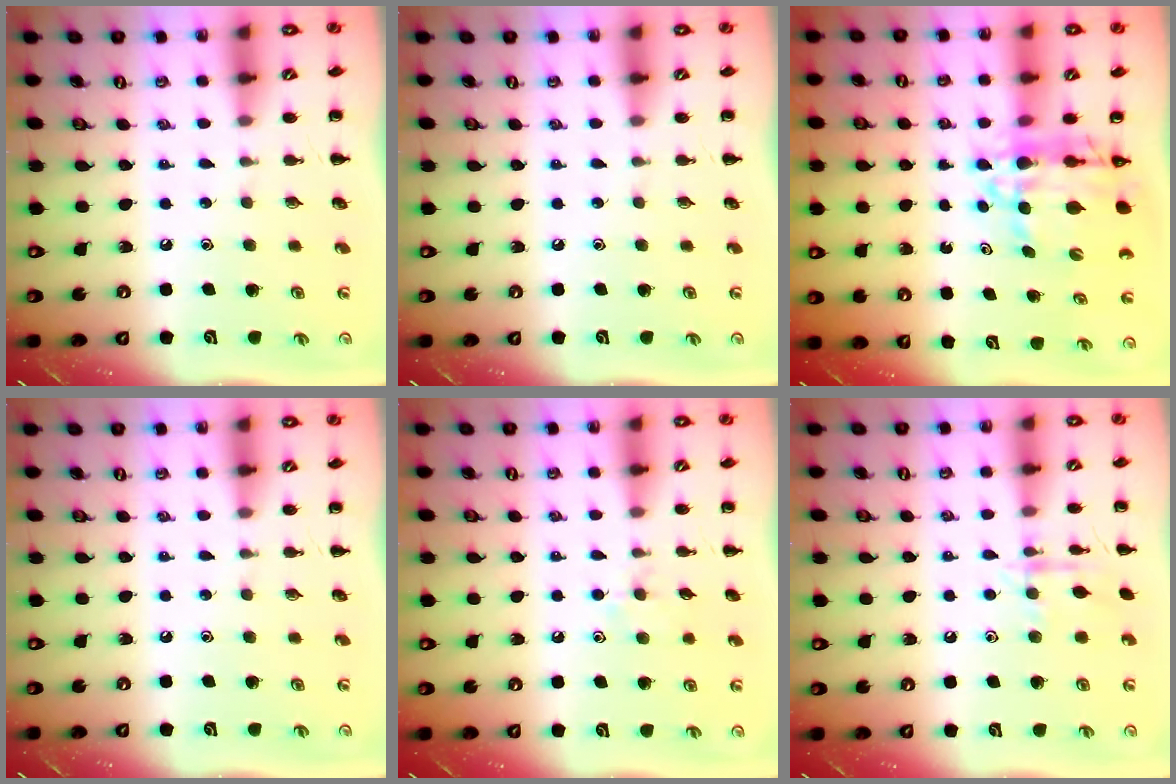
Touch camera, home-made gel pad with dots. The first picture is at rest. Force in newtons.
{"total": 0.0}
{"total": 10.4, "press": 9.7, "slide": 3.5}
{"total": 0.0}
{"total": 6.1, "press": 5.8, "slide": 1.7}
{"total": 9.0, "press": 8.9, "slide": 1.1}